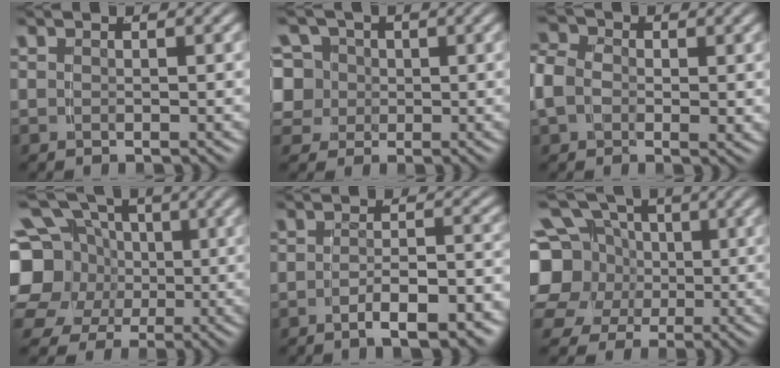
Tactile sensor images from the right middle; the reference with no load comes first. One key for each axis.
{"total": 9.0, "fx": 0.2, "fy": 8.3, "fz": 3.4, "tx": -0.097, "ty": -0.035, "tz": 0.009}
{"total": 4.3, "fx": 0.1, "fy": 3.5, "fz": 2.5, "tx": -0.066, "ty": -0.008, "tz": 0.000}
{"total": 11.8, "fx": 0.8, "fy": 10.2, "fz": 5.8, "tx": -0.121, "ty": -0.032, "tz": 0.012}
{"total": 4.7, "fx": -3.9, "fy": 0.8, "fz": 2.6, "tx": -0.037, "ty": -0.008, "tz": -0.059}
{"total": 10.8, "fx": 0.4, "fy": 9.6, "fz": 4.9, "tx": -0.112, "ty": -0.034, "tz": 0.007}